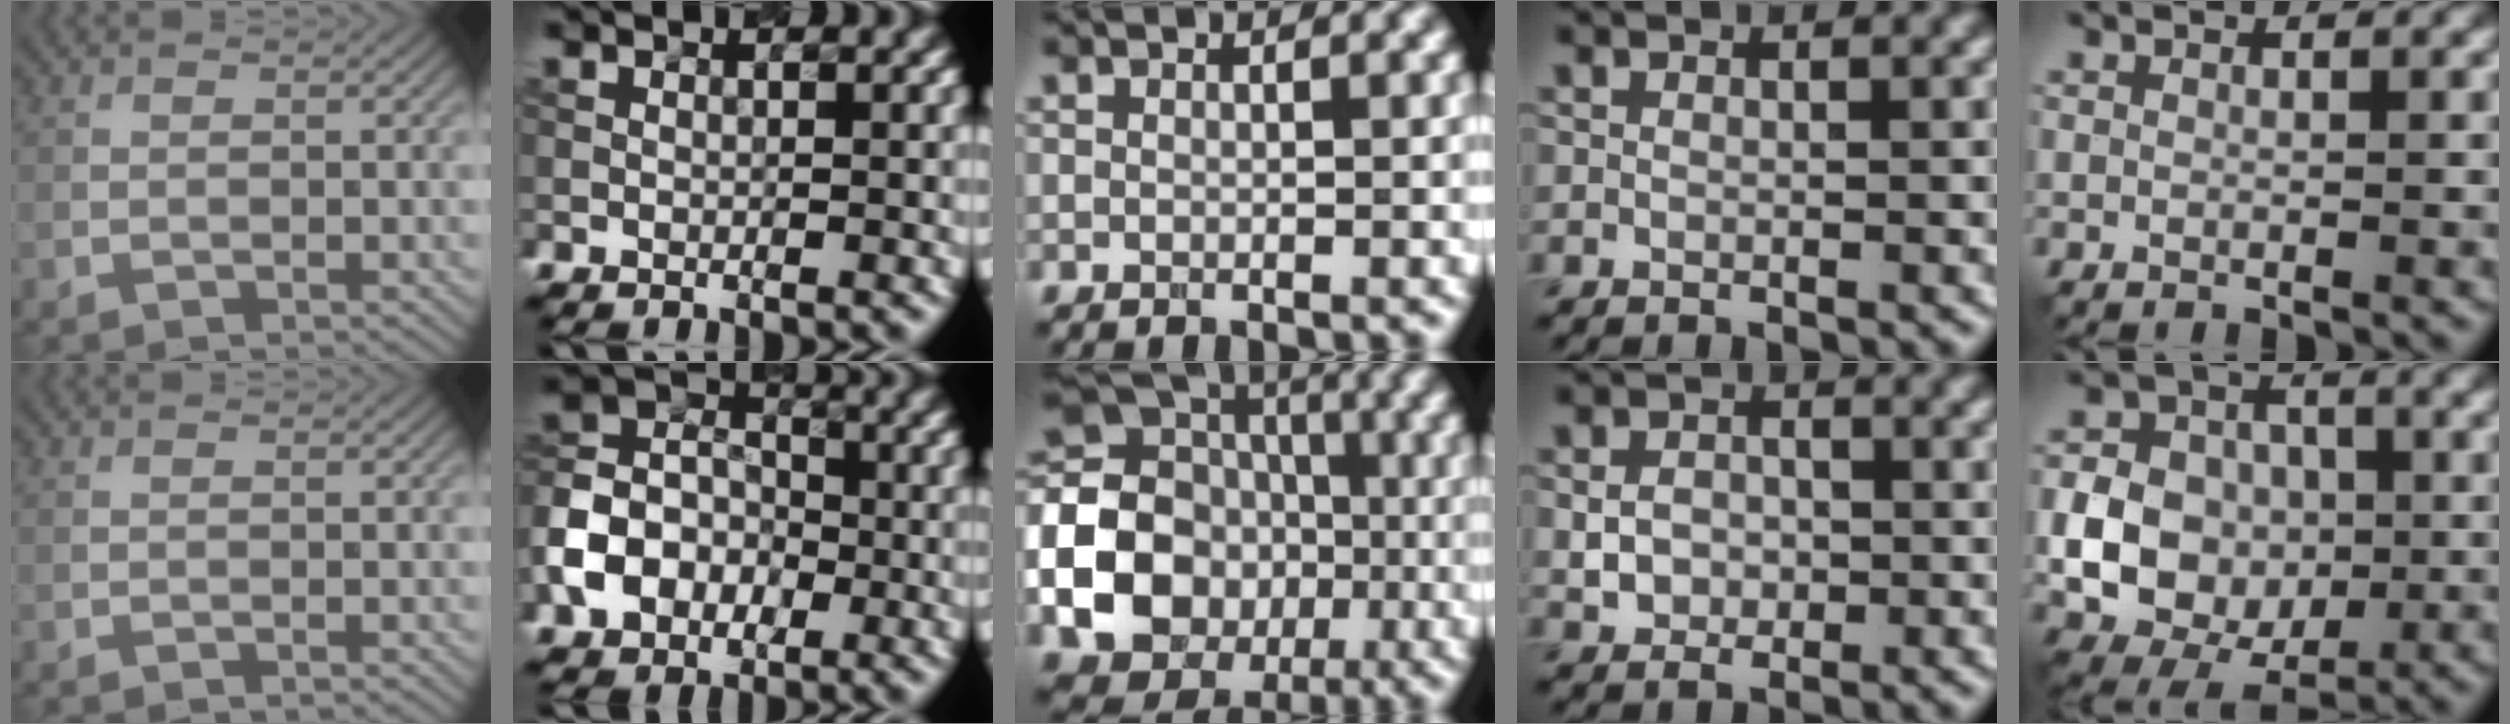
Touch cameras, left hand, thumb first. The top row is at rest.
{"index": {"total": 6.0, "force": [-2.3, 4.7, 3.0], "torque": [-0.061, 0.009, -0.054]}, "middle": {"total": 22.2, "force": [-5.2, 20.3, 7.5], "torque": [-0.185, -0.021, -0.125]}, "ring": {"total": 2.6, "force": [-0.3, 2.1, 1.5], "torque": [-0.030, 0.000, -0.009]}, "little": {"total": 7.0, "force": [-1.0, 5.6, 4.1], "torque": [-0.074, 0.004, -0.026]}}